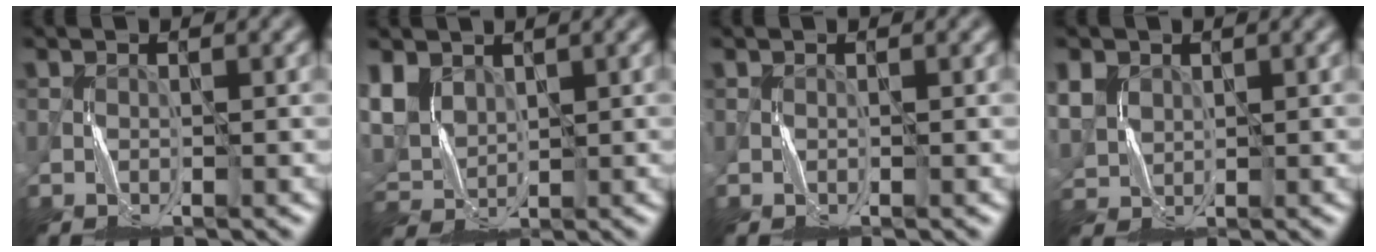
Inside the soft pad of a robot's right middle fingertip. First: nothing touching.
{"total": 4.8, "force": [2.5, 3.2, 2.6], "torque": [-0.070, 0.005, 0.050]}
{"total": 0.0}
{"total": 3.3, "force": [1.4, 2.5, 1.5], "torque": [-0.049, 0.002, 0.028]}